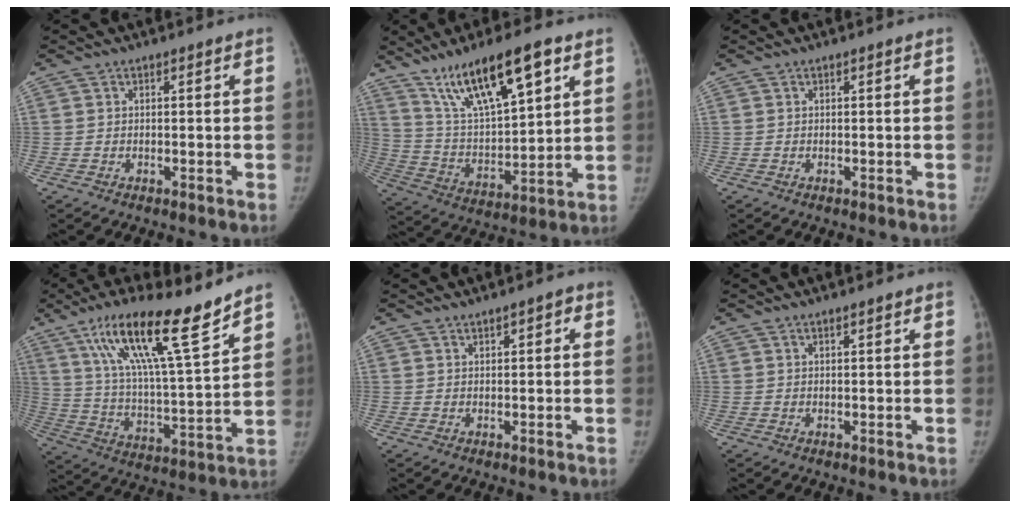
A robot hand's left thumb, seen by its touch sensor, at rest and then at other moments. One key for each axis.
{"total": 18.5, "fx": 11.0, "fy": 5.5, "fz": 13.8, "tx": -0.221, "ty": -0.039, "tz": 0.209}
{"total": 0.0}
{"total": 20.0, "fx": 13.6, "fy": 2.9, "fz": 14.4, "tx": -0.230, "ty": -0.061, "tz": 0.240}
{"total": 3.5, "fx": 1.5, "fy": 1.7, "fz": 2.6, "tx": -0.017, "ty": 0.001, "tz": 0.014}
{"total": 0.9, "fx": 0.7, "fy": 0.2, "fz": 0.6, "tx": -0.008, "ty": -0.003, "tz": 0.012}